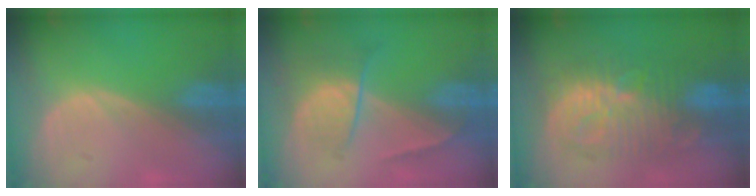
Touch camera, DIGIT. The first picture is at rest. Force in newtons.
{"total": 6.8, "press": 6.0, "slide": 3.2}
{"total": 10.8, "press": 10.8, "slide": 0.5}